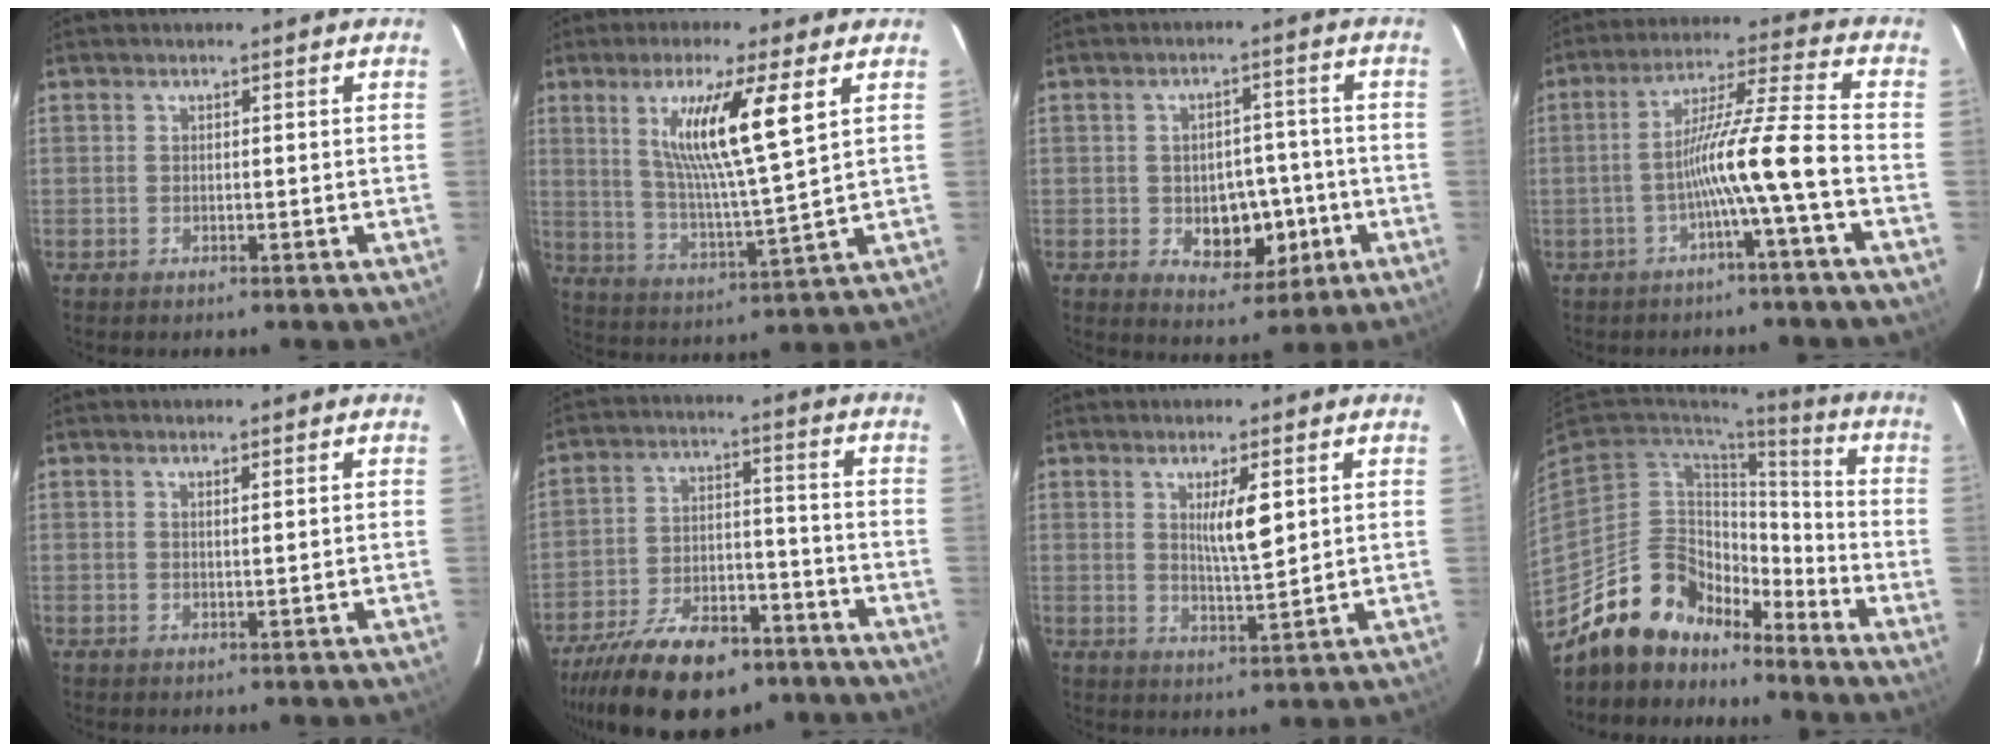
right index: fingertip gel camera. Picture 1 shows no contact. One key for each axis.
{"total": 12.6, "fx": 4.7, "fy": -0.2, "fz": 11.7, "tx": -0.221, "ty": -0.008, "tz": 0.086}
{"total": 8.1, "fx": -2.1, "fy": 5.1, "fz": 5.9, "tx": -0.076, "ty": 0.011, "tz": -0.020}
{"total": 9.6, "fx": -3.2, "fy": -1.7, "fz": 8.9, "tx": -0.156, "ty": 0.021, "tz": -0.055}
{"total": 0.9, "fx": 0.6, "fy": -0.1, "fz": 0.7, "tx": -0.017, "ty": 0.001, "tz": 0.011}
{"total": 16.0, "fx": -11.9, "fy": 6.1, "fz": 8.8, "tx": -0.159, "ty": 0.002, "tz": -0.201}
{"total": 5.4, "fx": 1.8, "fy": 0.7, "fz": 5.1, "tx": -0.089, "ty": -0.008, "tz": 0.035}
{"total": 15.6, "fx": -13.2, "fy": 6.9, "fz": 4.8, "tx": -0.082, "ty": 0.046, "tz": -0.236}